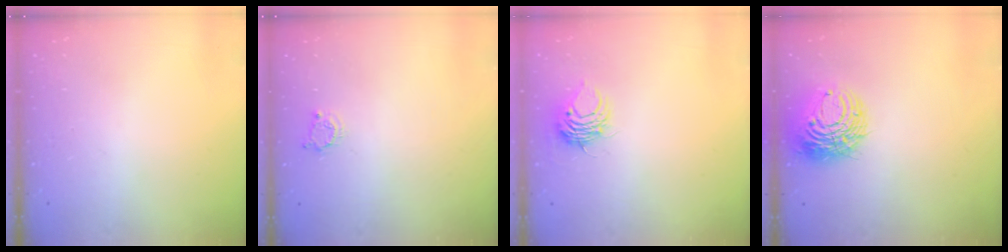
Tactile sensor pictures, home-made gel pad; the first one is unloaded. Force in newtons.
{"total": 3.6, "press": 3.6, "slide": 0.4}
{"total": 7.4, "press": 7.4, "slide": 0.3}
{"total": 11.8, "press": 11.8, "slide": 1.2}